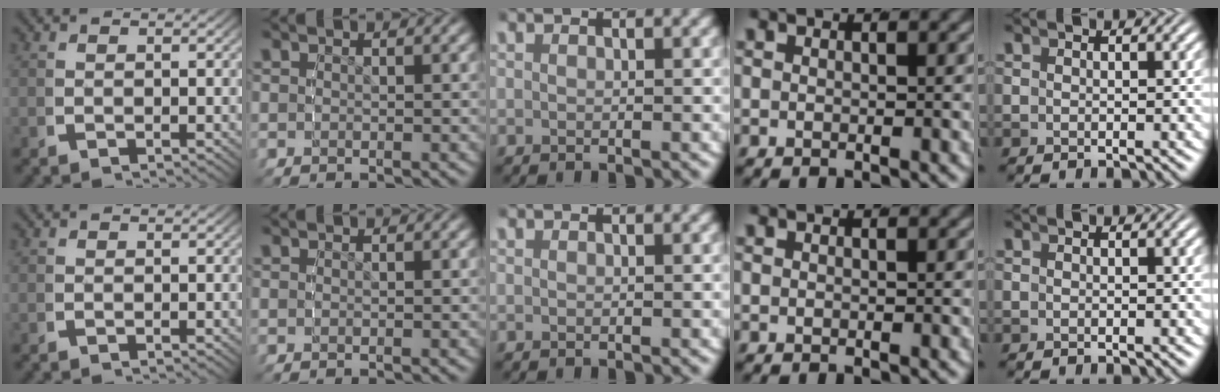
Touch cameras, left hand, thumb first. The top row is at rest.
{}